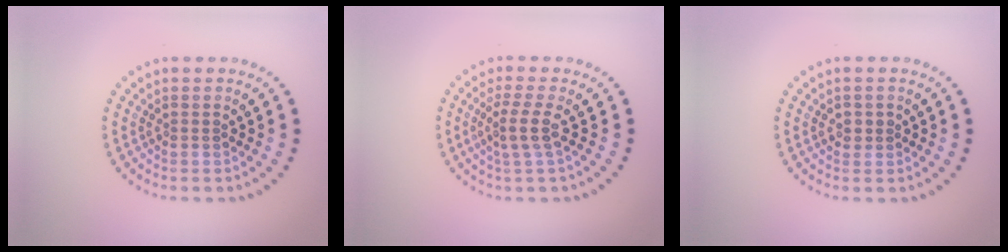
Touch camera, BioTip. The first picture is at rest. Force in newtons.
{"total": 2.3, "press": 1.7, "slide": 1.5}
{"total": 1.2, "press": 1.0, "slide": 0.6}